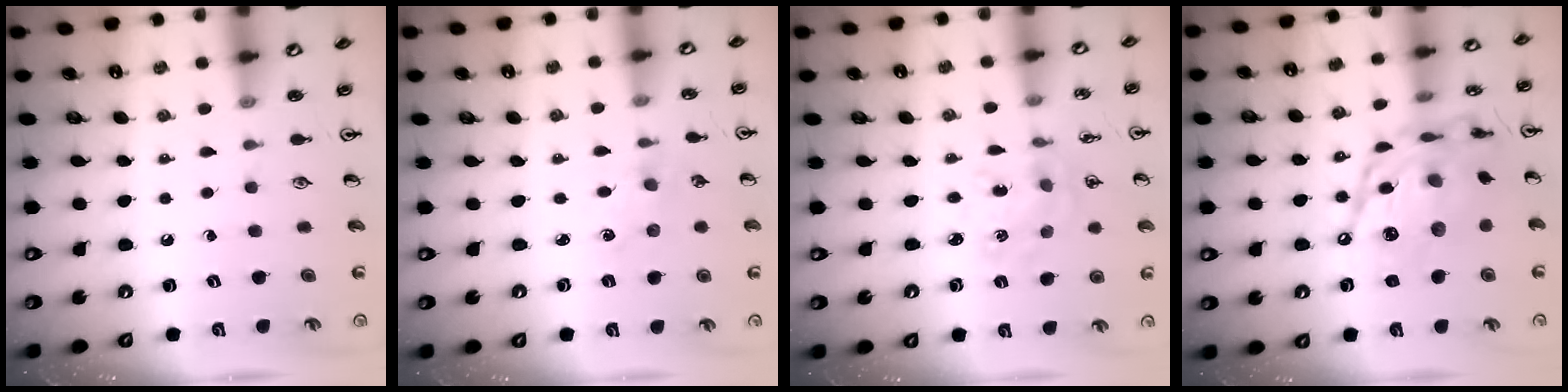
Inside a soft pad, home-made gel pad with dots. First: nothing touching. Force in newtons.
{"total": 1.0, "press": 0.9, "slide": 0.4}
{"total": 2.3, "press": 2.3, "slide": 0.2}
{"total": 20.0, "press": 19.9, "slide": 1.6}